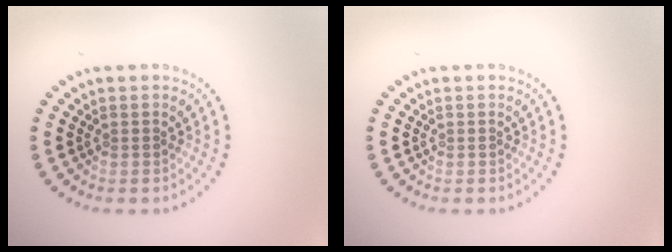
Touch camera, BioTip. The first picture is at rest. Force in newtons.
{"total": 0.0}